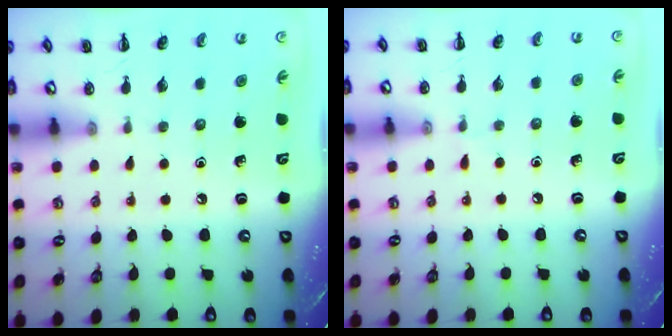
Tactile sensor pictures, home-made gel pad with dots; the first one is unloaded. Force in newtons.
{"total": 3.2, "press": 3.1, "slide": 1.0}